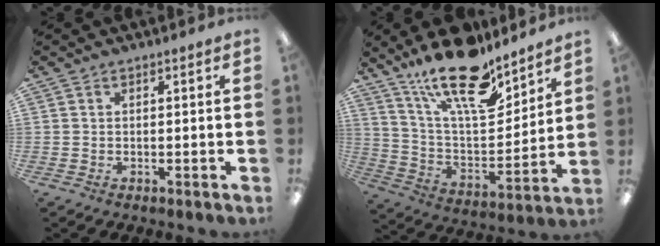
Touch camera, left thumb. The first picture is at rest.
{"total": 21.7, "force": [15.4, 8.1, 12.9], "torque": [-0.218, -0.091, 0.265]}